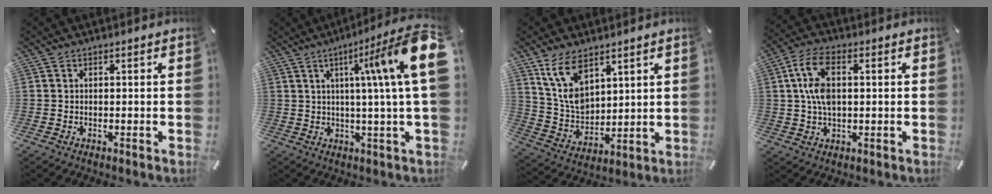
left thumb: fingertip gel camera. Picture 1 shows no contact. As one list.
[{"total": 20.5, "force": [5.9, 1.6, 19.6], "torque": [-0.280, -0.038, 0.072]}, {"total": 10.9, "force": [6.7, 6.6, 5.6], "torque": [-0.141, -0.030, 0.126]}, {"total": 8.8, "force": [1.4, 4.8, 7.3], "torque": [-0.167, 0.007, 0.020]}]